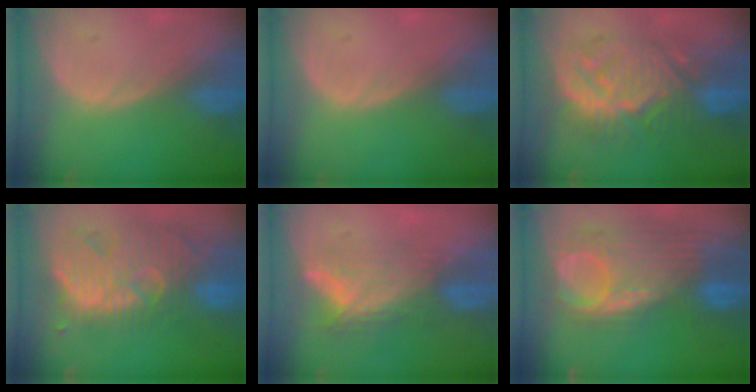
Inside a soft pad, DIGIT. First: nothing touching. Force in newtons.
{"total": 0.0}
{"total": 10.5, "press": 10.5, "slide": 0.5}
{"total": 13.1, "press": 11.4, "slide": 6.4}
{"total": 7.9, "press": 6.8, "slide": 4.0}
{"total": 11.9, "press": 10.4, "slide": 5.8}